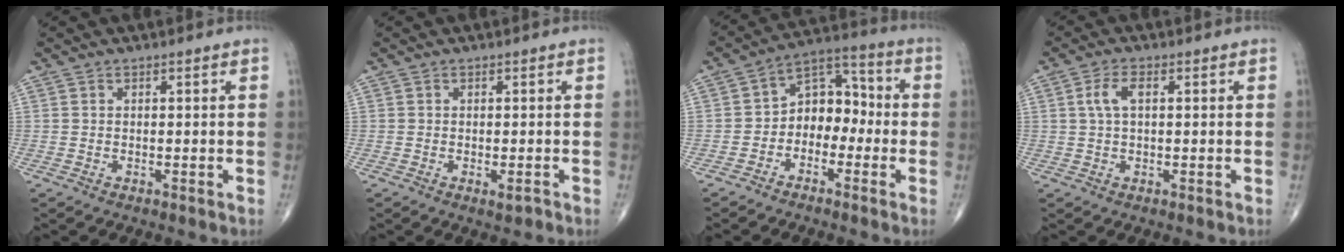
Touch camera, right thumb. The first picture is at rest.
{"total": 1.3, "force": [-0.6, 0.4, 1.1], "torque": [-0.011, -0.002, -0.006]}
{"total": 9.2, "force": [-2.0, 6.7, 6.0], "torque": [-0.057, 0.047, -0.052]}
{"total": 3.8, "force": [0.8, 1.8, 3.2], "torque": [-0.075, 0.009, 0.015]}